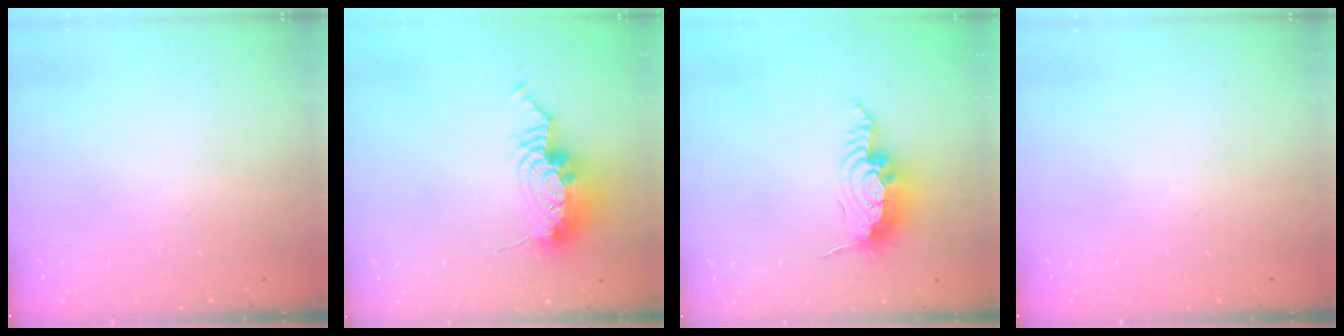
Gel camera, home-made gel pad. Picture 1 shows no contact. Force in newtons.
{"total": 11.6, "press": 11.3, "slide": 2.9}
{"total": 15.0, "press": 14.9, "slide": 0.9}
{"total": 0.0}